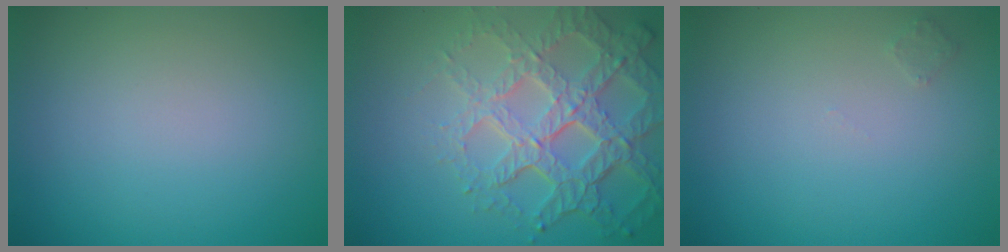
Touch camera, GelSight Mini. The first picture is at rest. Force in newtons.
{"total": 7.6, "press": 5.3, "slide": 5.4}
{"total": 0.7, "press": 0.7, "slide": 0.0}